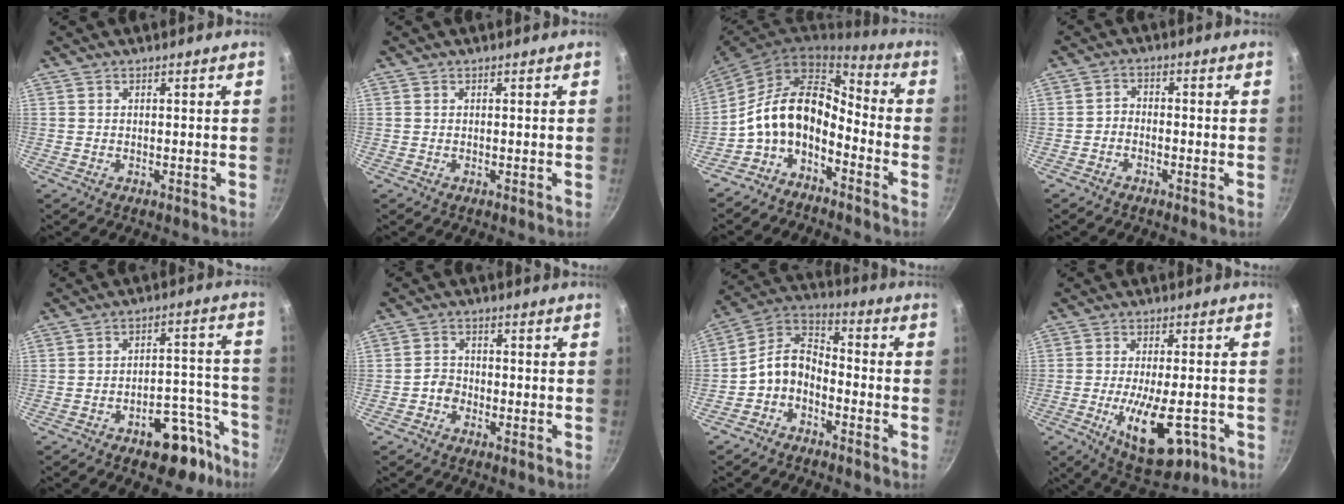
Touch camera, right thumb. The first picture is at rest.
{"total": 0.0}
{"total": 12.5, "force": [-5.4, 7.4, 8.5], "torque": [-0.128, 0.095, -0.115]}
{"total": 2.0, "force": [-1.2, 1.3, 1.0], "torque": [-0.010, 0.014, -0.027]}
{"total": 11.8, "force": [-7.5, 5.5, 7.3], "torque": [-0.066, 0.073, -0.105]}
{"total": 2.8, "force": [-1.3, 2.2, 1.2], "torque": [-0.010, 0.012, -0.033]}
{"total": 8.6, "force": [-3.5, 5.9, 5.3], "torque": [-0.089, 0.064, -0.084]}
{"total": 13.0, "force": [-4.6, 5.3, 10.9], "torque": [-0.174, -0.001, -0.061]}